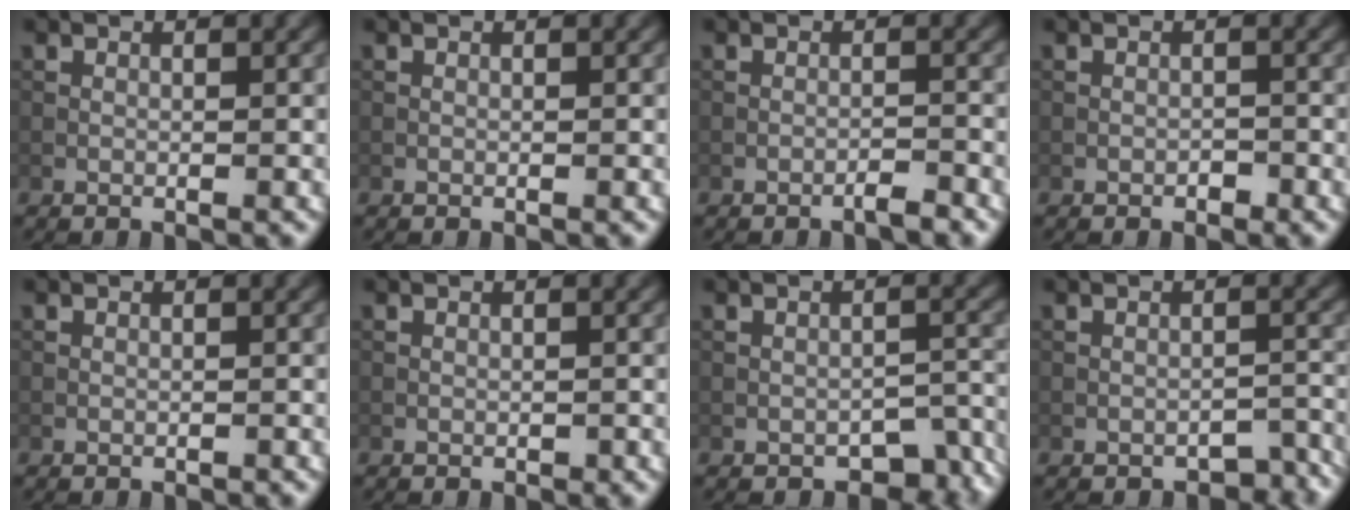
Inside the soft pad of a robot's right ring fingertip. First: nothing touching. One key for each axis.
{"total": 0.0}
{"total": 1.2, "fx": -1.0, "fy": 0.0, "fz": 0.6, "tx": -0.007, "ty": 0.004, "tz": -0.021}
{"total": 0.7, "fx": -0.5, "fy": 0.4, "fz": 0.4, "tx": -0.003, "ty": 0.001, "tz": -0.008}
{"total": 0.0}
{"total": 0.0}
{"total": 3.8, "fx": -2.7, "fy": 2.0, "fz": 1.9, "tx": -0.012, "ty": -0.008, "tz": -0.030}
{"total": 2.0, "fx": -1.7, "fy": 0.8, "fz": 0.7, "tx": -0.003, "ty": 0.002, "tz": -0.019}